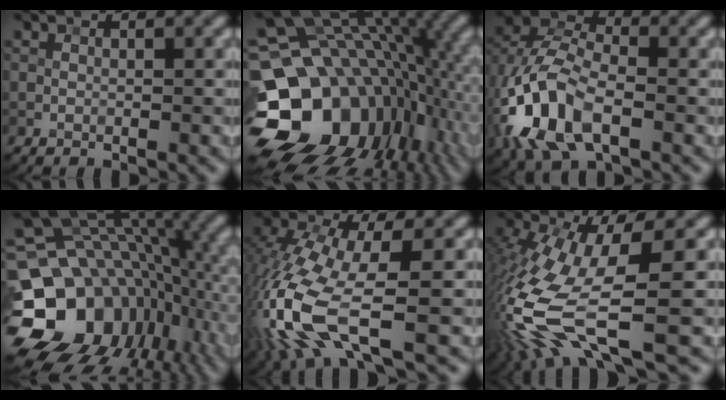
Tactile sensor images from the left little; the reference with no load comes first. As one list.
[{"total": 20.1, "force": [-3.2, 15.2, 12.8], "torque": [-0.221, -0.013, -0.033]}, {"total": 10.1, "force": [-3.4, 5.7, 7.6], "torque": [-0.179, 0.006, -0.079]}, {"total": 18.7, "force": [-4.3, 14.5, 10.9], "torque": [-0.196, 0.001, -0.057]}, {"total": 12.4, "force": [-4.1, 5.3, 10.5], "torque": [-0.277, -0.031, -0.077]}, {"total": 12.6, "force": [-4.8, 4.0, 10.9], "torque": [-0.264, -0.029, -0.086]}]